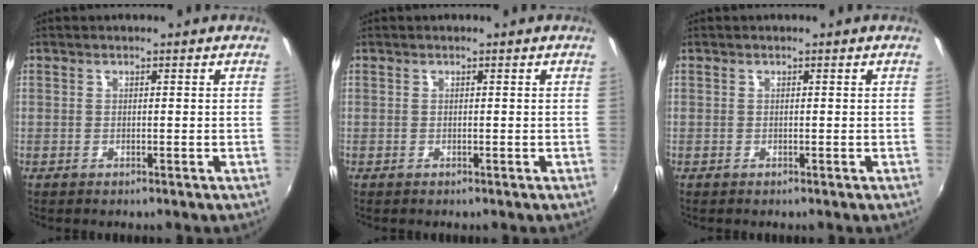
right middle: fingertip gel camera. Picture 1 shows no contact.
{"total": 0.0}
{"total": 0.0}